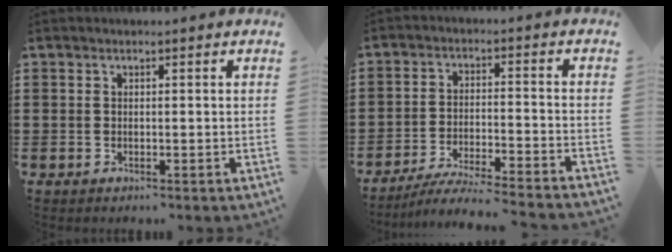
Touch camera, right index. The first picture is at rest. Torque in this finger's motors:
{"motor_torque": [0.84, 0.75, -0.37, 0.05]}